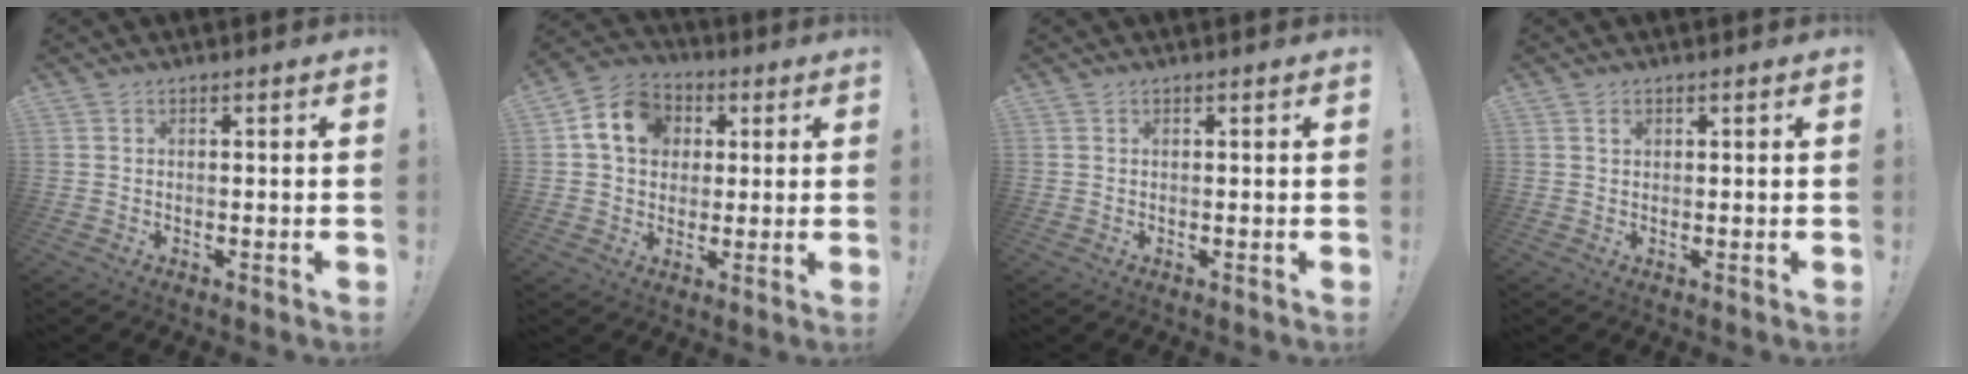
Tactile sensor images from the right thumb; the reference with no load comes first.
{"total": 12.5, "force": [3.6, 10.2, 6.3], "torque": [-0.097, 0.006, 0.073]}
{"total": 0.0}
{"total": 1.2, "force": [0.6, 0.9, 0.4], "torque": [-0.004, -0.001, 0.010]}